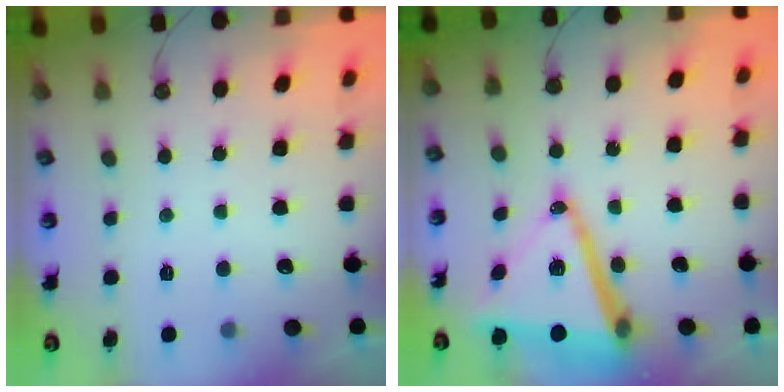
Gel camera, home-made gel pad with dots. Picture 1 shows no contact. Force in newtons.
{"total": 18.2, "press": 17.9, "slide": 3.1}